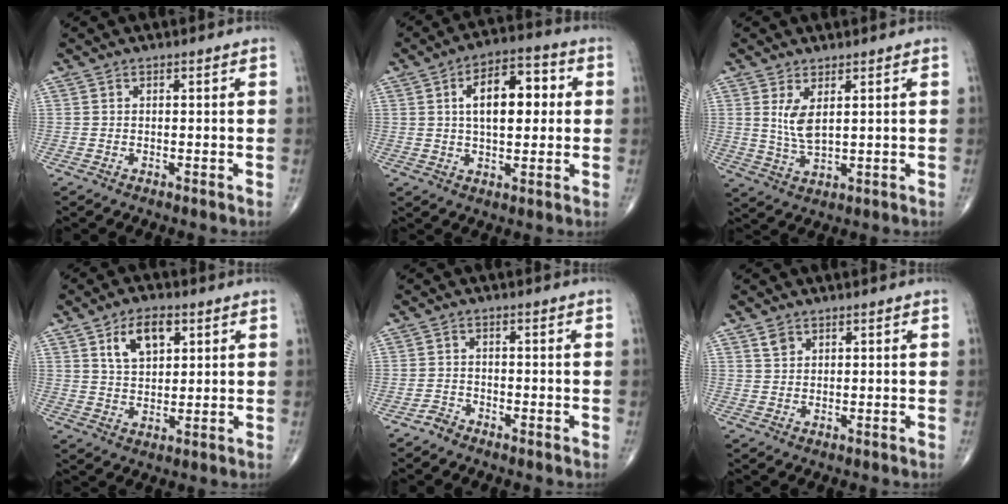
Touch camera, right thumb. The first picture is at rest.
{"total": 12.1, "force": [2.2, 6.2, 10.2], "torque": [-0.137, 0.016, 0.029]}
{"total": 5.1, "force": [1.8, 2.0, 4.4], "torque": [-0.086, -0.018, 0.046]}
{"total": 8.1, "force": [3.6, 4.5, 5.7], "torque": [-0.079, -0.012, 0.065]}
{"total": 1.6, "force": [-1.5, 0.6, -0.1], "torque": [0.006, 0.000, -0.033]}
{"total": 2.1, "force": [1.3, 1.4, 0.8], "torque": [-0.006, -0.004, 0.025]}